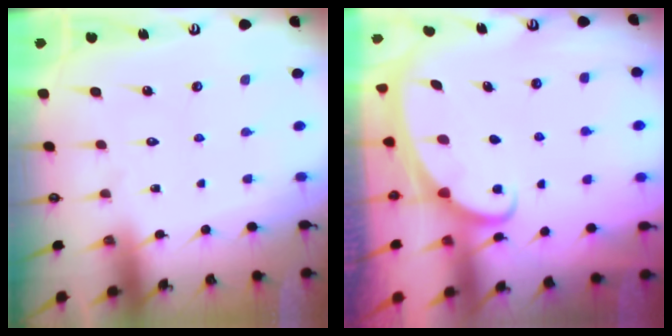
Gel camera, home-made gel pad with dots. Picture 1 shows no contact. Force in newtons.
{"total": 2.5, "press": 2.5, "slide": 0.4}